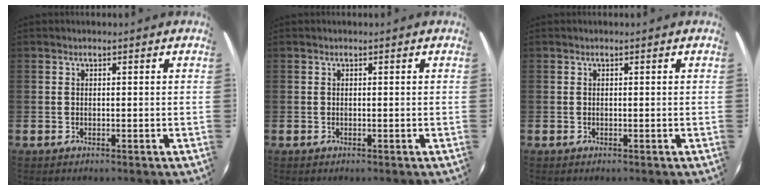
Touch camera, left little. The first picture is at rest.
{"total": 0.0}
{"total": 0.0}